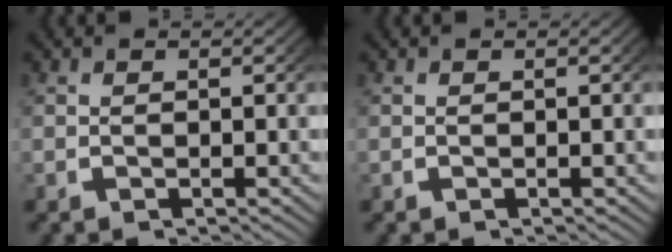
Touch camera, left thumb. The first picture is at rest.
{"total": 0.0}